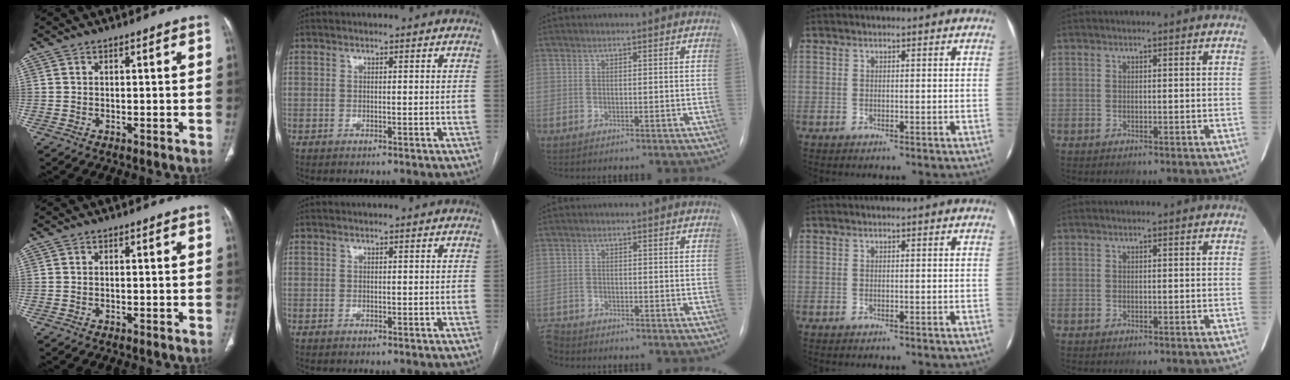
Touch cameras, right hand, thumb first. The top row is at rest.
{"middle": {"total": 3.6, "force": [-3.4, 1.2, 0.0], "torque": [0.003, -0.009, -0.067]}}